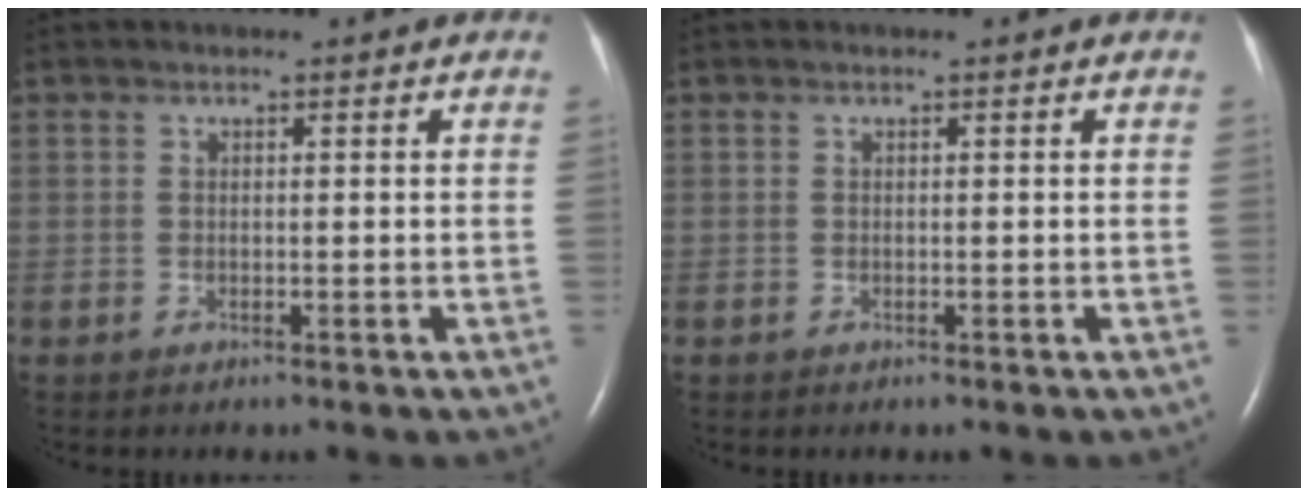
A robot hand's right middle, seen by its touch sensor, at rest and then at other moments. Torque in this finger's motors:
{"motor_torque": [-0.03, 0.06, 0.01, 0.00]}